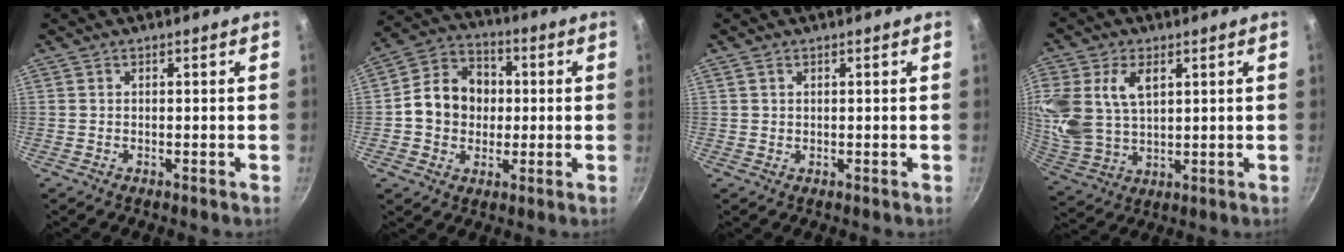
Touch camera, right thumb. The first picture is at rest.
{"total": 12.3, "force": [0.2, 10.4, 6.6], "torque": [-0.084, 0.019, -0.012]}
{"total": 1.0, "force": [0.5, 0.7, 0.5], "torque": [-0.006, 0.000, 0.010]}
{"total": 16.4, "force": [5.2, 10.9, 11.1], "torque": [-0.243, -0.008, 0.110]}